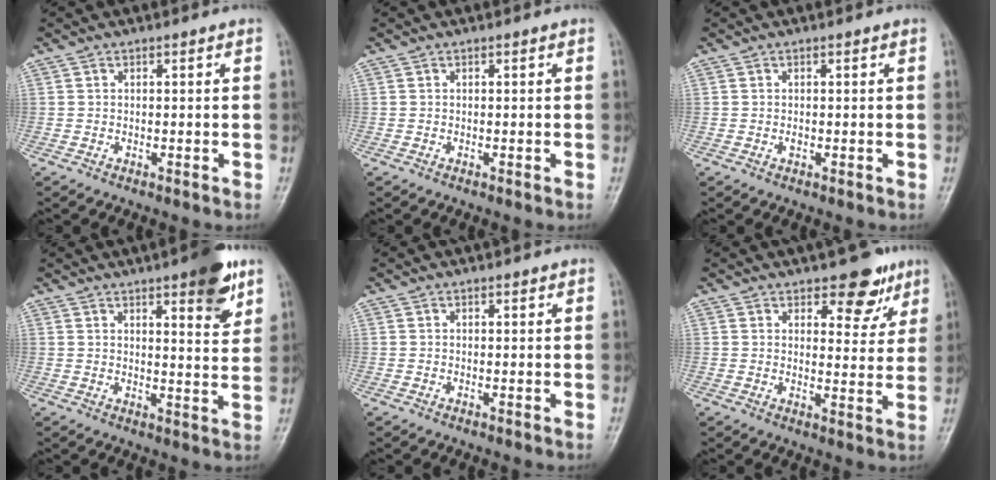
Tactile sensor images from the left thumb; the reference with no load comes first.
{"total": 0.0}
{"total": 0.7, "force": [0.1, 0.5, 0.5], "torque": [-0.006, 0.000, 0.000]}
{"total": 9.3, "force": [5.4, 2.5, 7.2], "torque": [-0.080, -0.028, 0.068]}
{"total": 0.6, "force": [0.5, 0.3, 0.3], "torque": [-0.007, -0.003, 0.005]}
{"total": 7.8, "force": [5.1, 3.9, 4.3], "torque": [-0.018, -0.029, 0.068]}